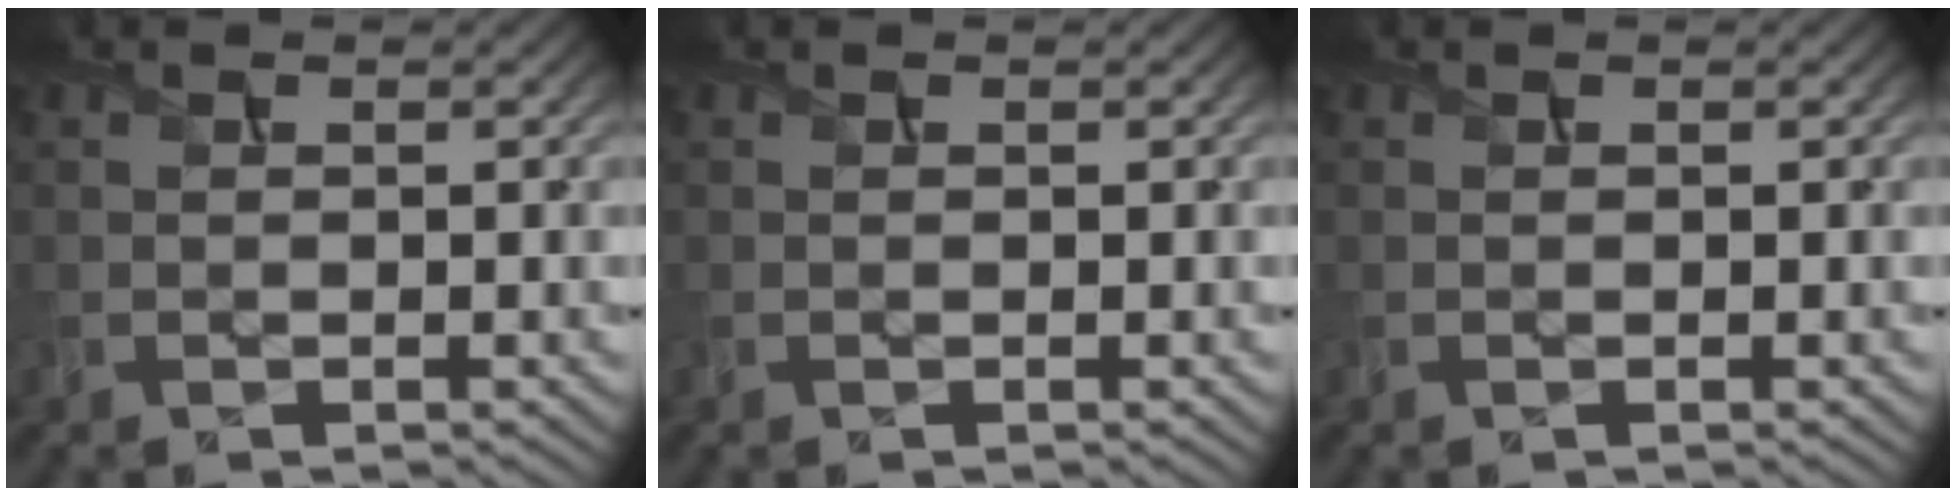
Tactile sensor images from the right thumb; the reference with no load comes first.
{"total": 0.0}
{"total": 0.0}